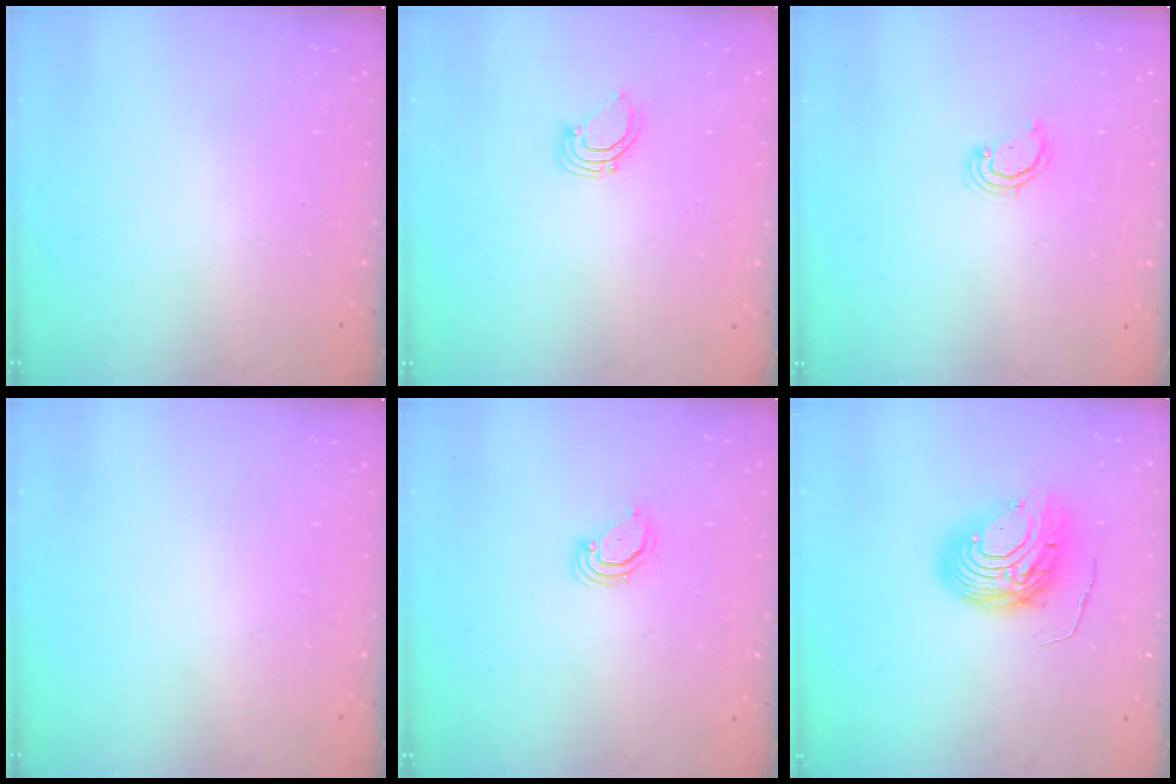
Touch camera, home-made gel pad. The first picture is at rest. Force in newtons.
{"total": 2.9, "press": 2.9, "slide": 0.3}
{"total": 2.9, "press": 2.8, "slide": 0.3}
{"total": 0.0}
{"total": 3.2, "press": 3.2, "slide": 0.2}
{"total": 10.5, "press": 10.5, "slide": 0.9}